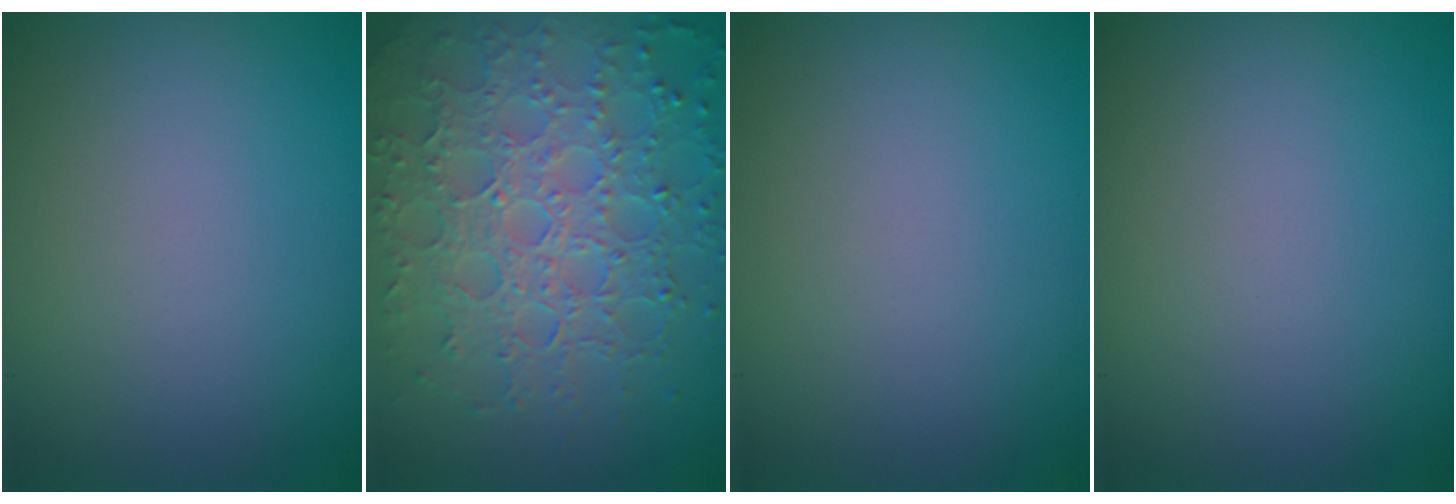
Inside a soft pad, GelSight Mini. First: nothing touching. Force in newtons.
{"total": 7.6, "press": 5.6, "slide": 5.2}
{"total": 0.0}
{"total": 0.0}